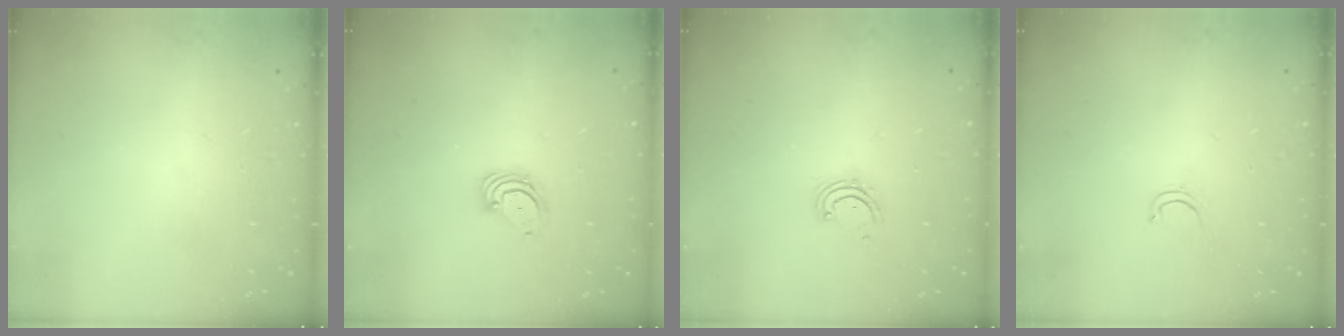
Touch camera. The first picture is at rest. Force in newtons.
{"total": 3.6, "press": 3.6, "slide": 0.3}
{"total": 2.7, "press": 2.6, "slide": 0.5}
{"total": 2.6, "press": 2.5, "slide": 0.4}